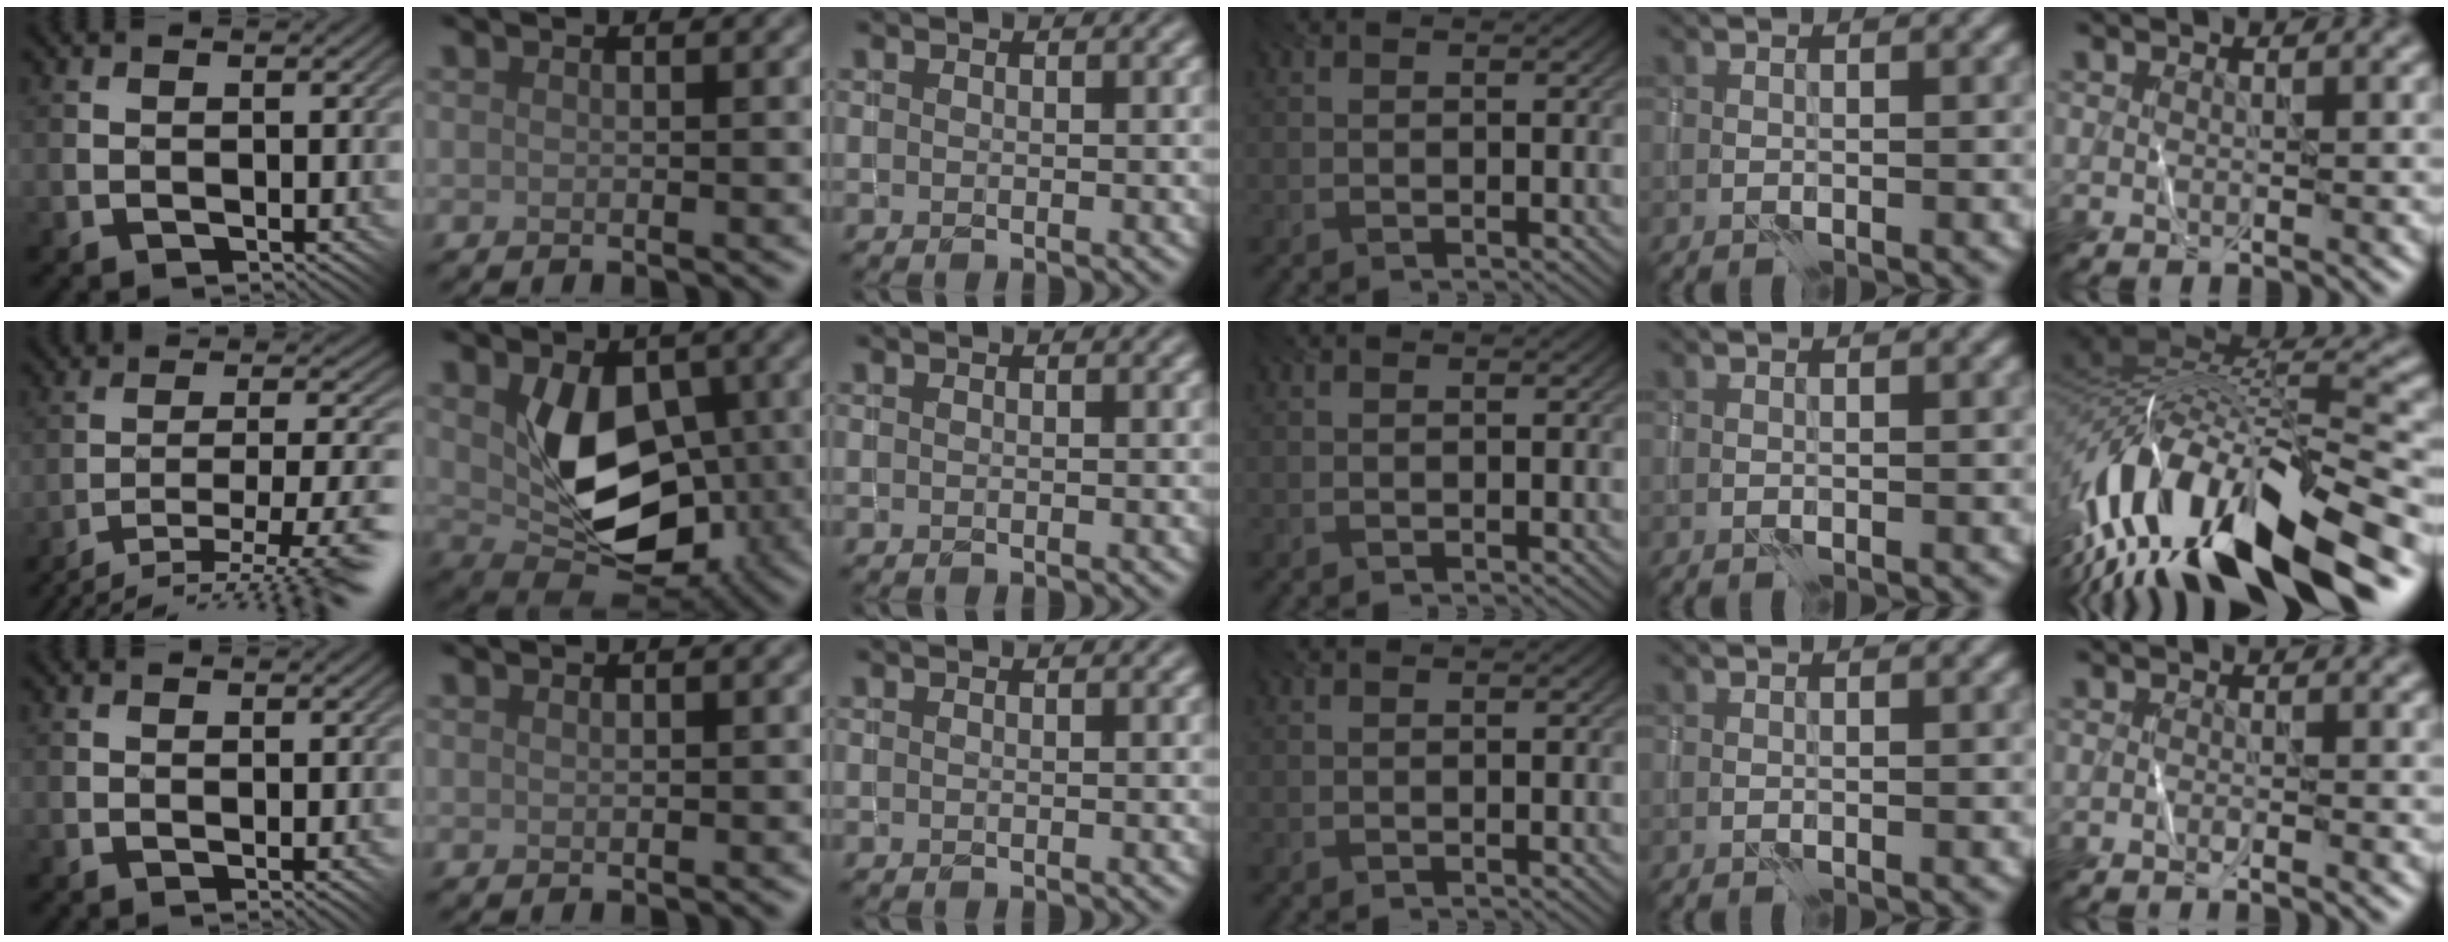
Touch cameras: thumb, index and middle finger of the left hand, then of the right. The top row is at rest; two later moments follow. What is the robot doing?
{"motion": "wrap", "object": "thread"}